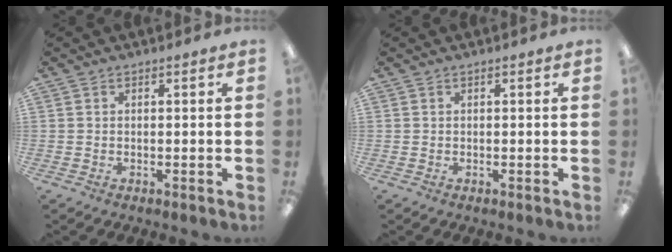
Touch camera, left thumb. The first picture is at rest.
{"total": 0.0}